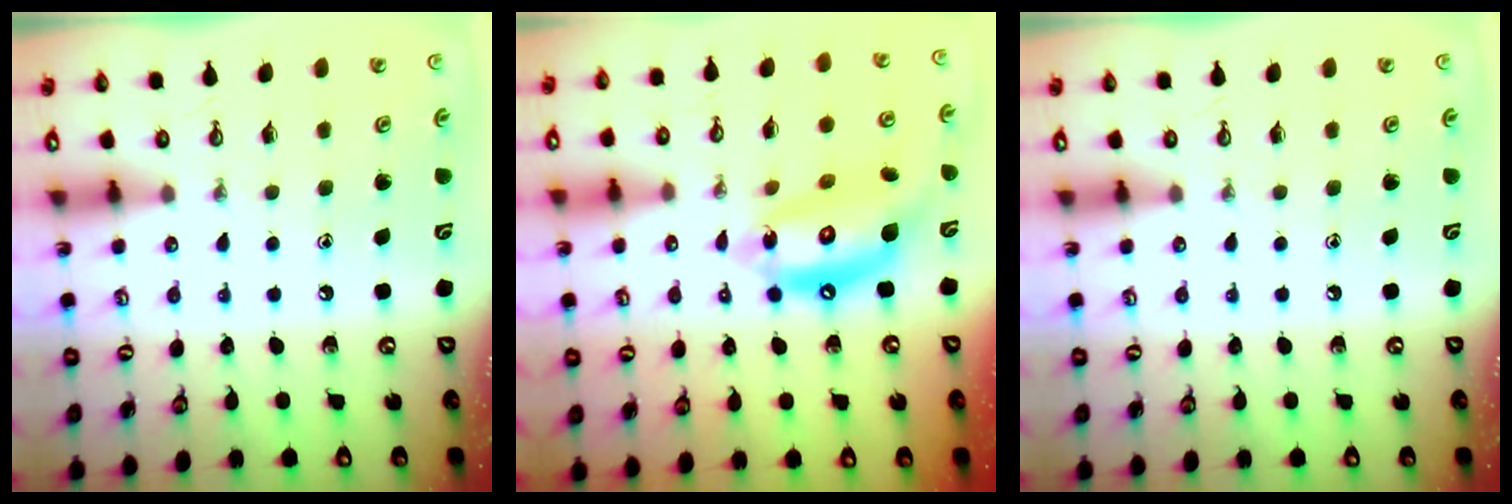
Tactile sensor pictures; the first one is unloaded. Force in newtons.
{"total": 14.0, "press": 13.9, "slide": 1.4}
{"total": 0.0}